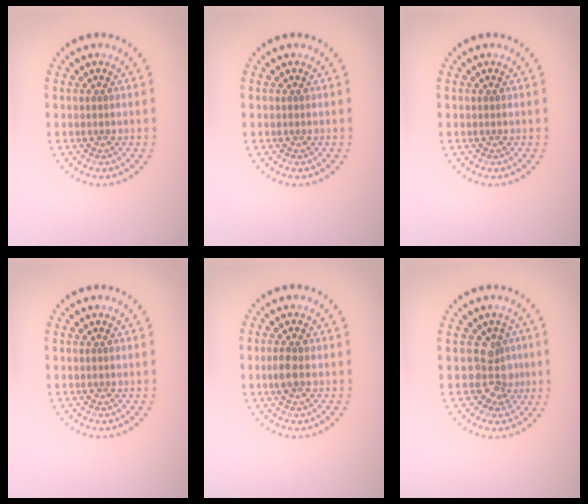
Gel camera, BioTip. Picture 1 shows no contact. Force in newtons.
{"total": 0.0}
{"total": 0.0}
{"total": 0.0}
{"total": 1.6, "press": 1.6, "slide": 0.3}
{"total": 3.0, "press": 2.3, "slide": 1.9}